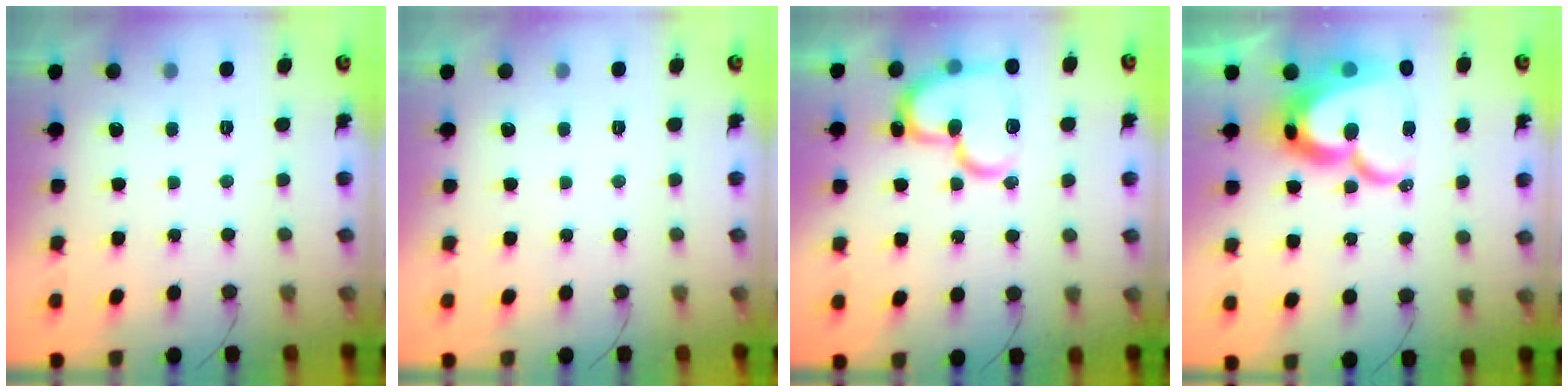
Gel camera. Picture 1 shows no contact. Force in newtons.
{"total": 0.0}
{"total": 19.1, "press": 19.0, "slide": 1.8}
{"total": 23.0, "press": 23.0, "slide": 1.9}